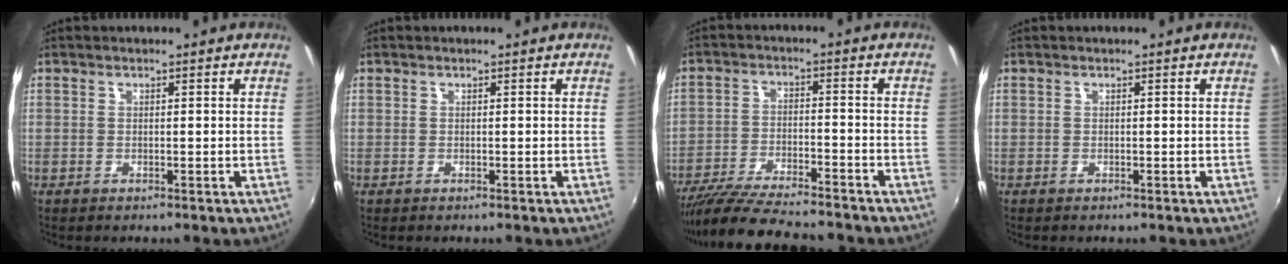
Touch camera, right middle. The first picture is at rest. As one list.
[{"total": 0.0}, {"total": 15.4, "force": [-13.6, 2.2, 6.9], "torque": [-0.145, -0.028, -0.226]}, {"total": 0.0}]